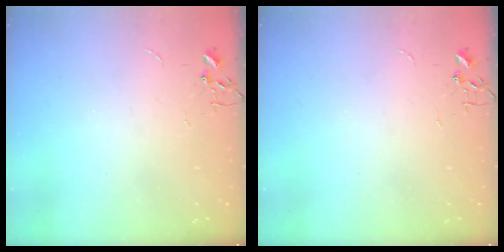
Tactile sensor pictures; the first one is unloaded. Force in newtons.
{"total": 0.0}